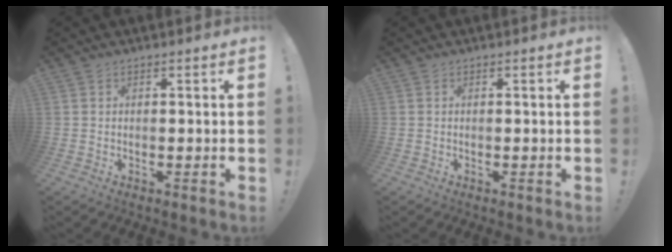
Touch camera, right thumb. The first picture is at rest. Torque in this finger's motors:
{"motor_torque": [0.03, 0.06, 0.18, -0.16, -0.01]}